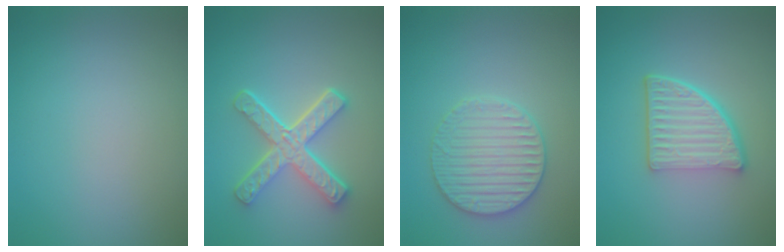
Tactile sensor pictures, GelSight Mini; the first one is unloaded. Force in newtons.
{"total": 5.0, "press": 3.8, "slide": 3.2}
{"total": 3.6, "press": 3.5, "slide": 0.9}
{"total": 5.3, "press": 3.8, "slide": 3.7}